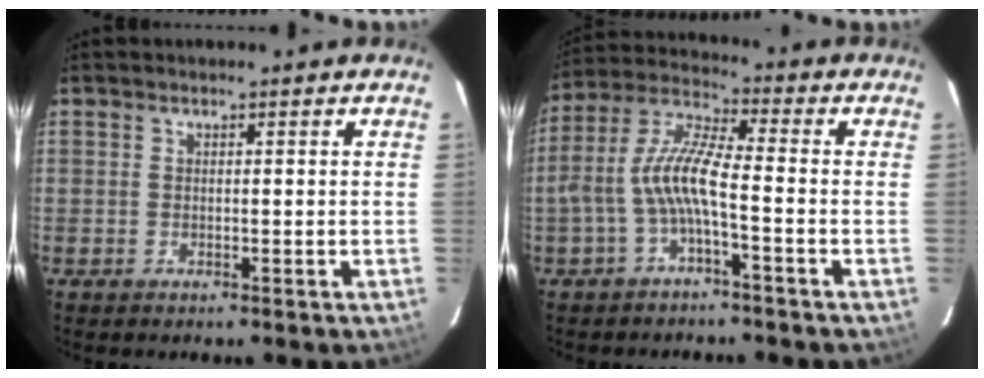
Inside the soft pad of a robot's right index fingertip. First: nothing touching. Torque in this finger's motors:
{"motor_torque": [1.09, -0.81, 0.75, 0.21]}